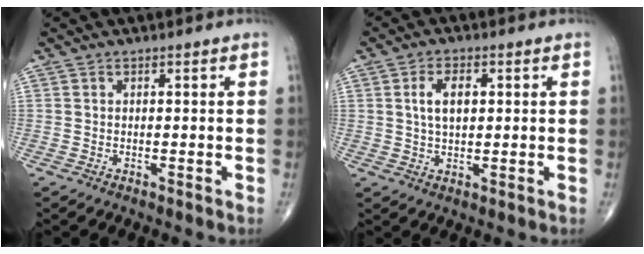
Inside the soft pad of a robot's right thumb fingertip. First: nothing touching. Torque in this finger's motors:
{"motor_torque": [0.23, 1.29, 0.56, -0.03, 0.02]}